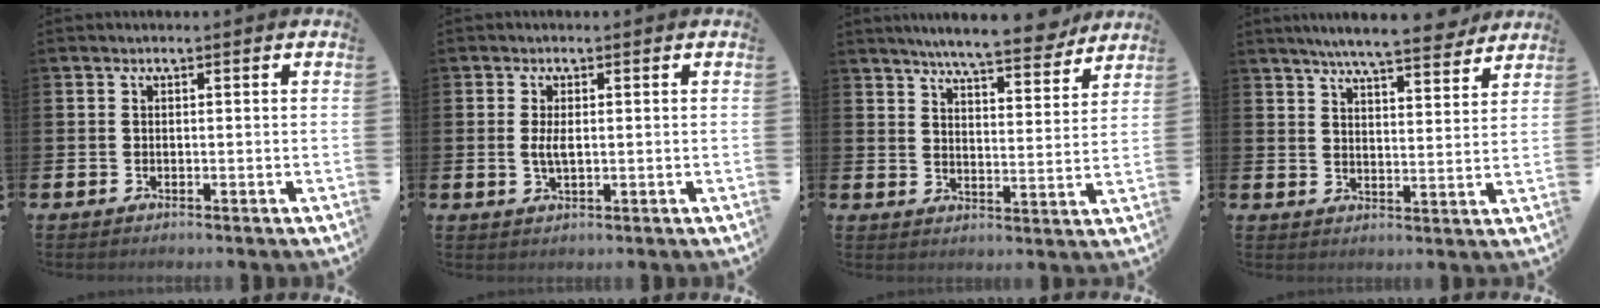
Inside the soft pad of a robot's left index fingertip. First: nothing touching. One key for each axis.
{"total": 2.4, "fx": 0.2, "fy": 1.0, "fz": 2.2, "tx": -0.041, "ty": 0.001, "tz": 0.002}
{"total": 7.7, "fx": 7.3, "fy": 0.5, "fz": 2.4, "tx": -0.043, "ty": -0.047, "tz": 0.125}
{"total": 7.2, "fx": 6.8, "fy": 0.4, "fz": 2.3, "tx": -0.040, "ty": -0.044, "tz": 0.116}